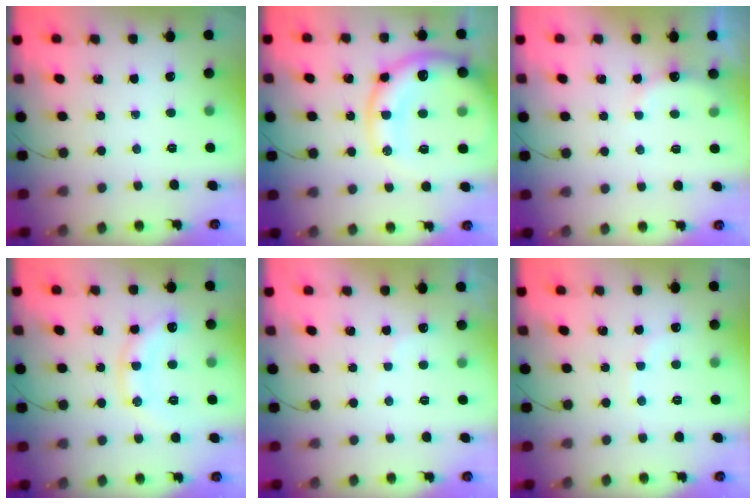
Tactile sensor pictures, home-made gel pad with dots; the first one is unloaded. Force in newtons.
{"total": 20.4, "press": 20.0, "slide": 4.0}
{"total": 7.8, "press": 7.6, "slide": 1.5}
{"total": 12.8, "press": 12.8, "slide": 0.3}
{"total": 5.9, "press": 5.9, "slide": 0.8}
{"total": 5.9, "press": 5.7, "slide": 1.4}